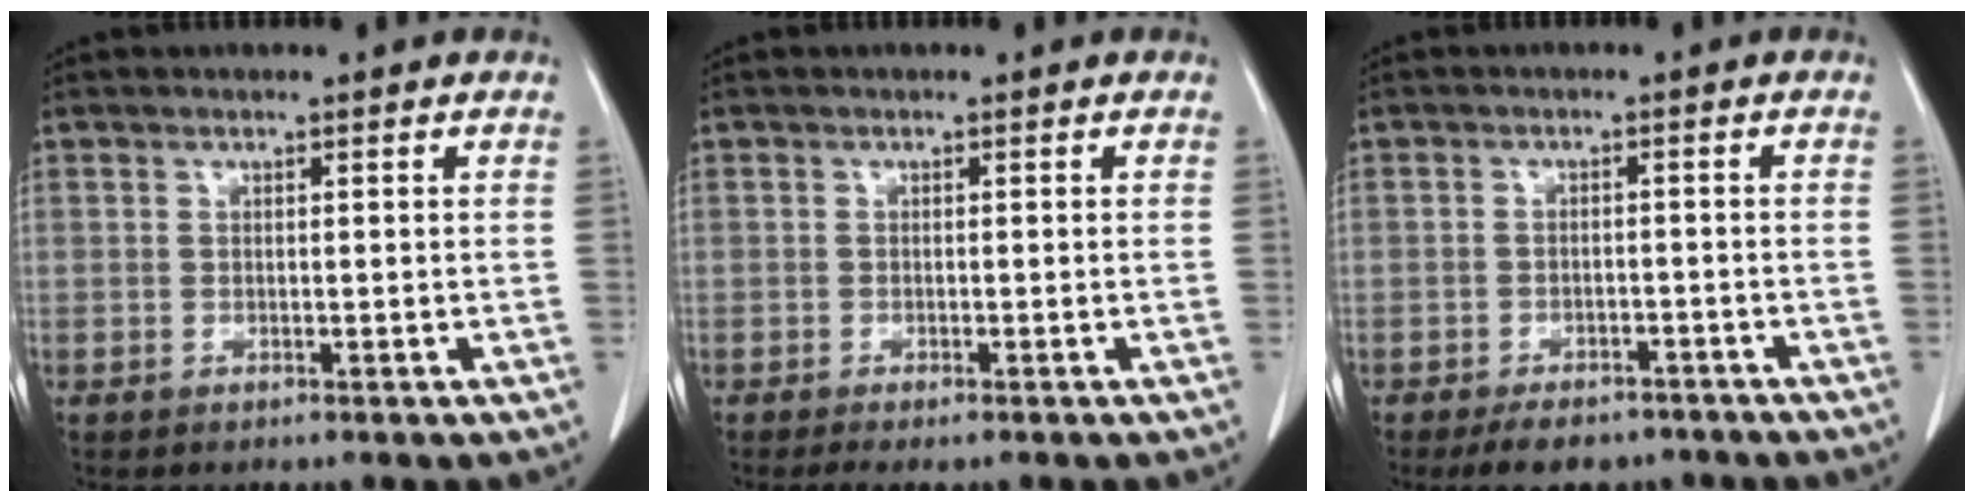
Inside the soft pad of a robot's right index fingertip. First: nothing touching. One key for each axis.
{"total": 1.8, "fx": -1.3, "fy": 0.2, "fz": 1.2, "tx": -0.016, "ty": -0.005, "tz": -0.019}
{"total": 6.2, "fx": -4.9, "fy": 3.0, "fz": 2.3, "tx": -0.026, "ty": 0.003, "tz": -0.069}